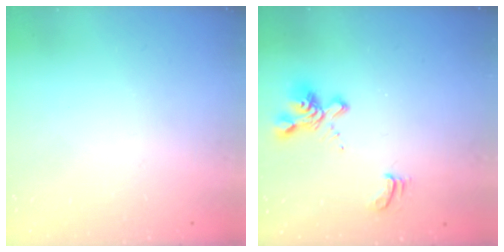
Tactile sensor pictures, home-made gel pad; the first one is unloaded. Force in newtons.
{"total": 2.3, "press": 1.9, "slide": 1.3}